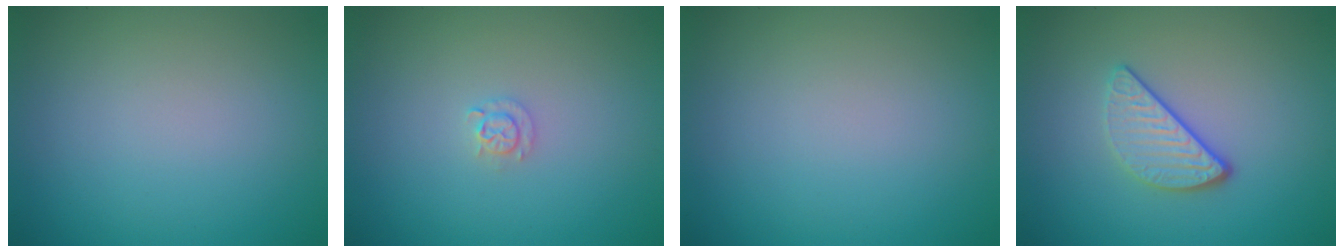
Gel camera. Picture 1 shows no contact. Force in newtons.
{"total": 1.1, "press": 1.1, "slide": 0.2}
{"total": 0.0}
{"total": 3.2, "press": 2.5, "slide": 1.9}